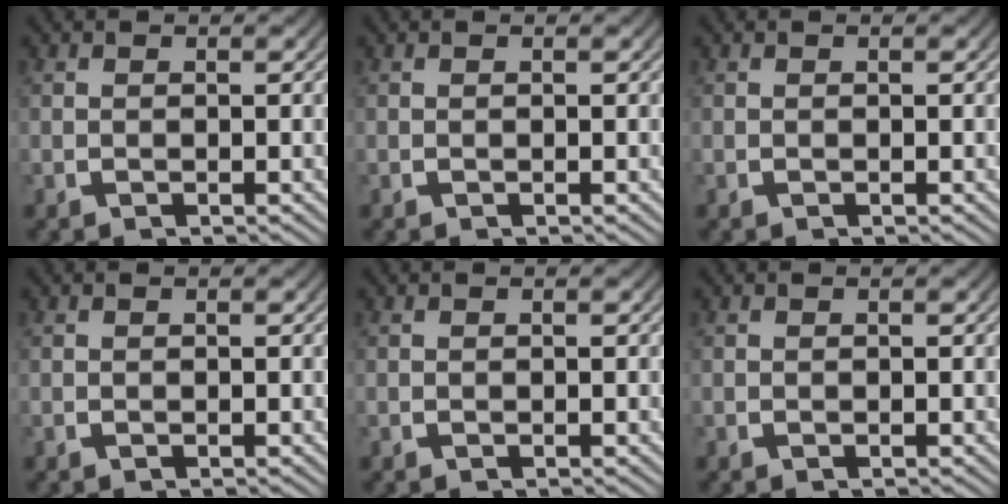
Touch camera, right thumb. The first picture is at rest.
{"total": 0.0}
{"total": 0.0}
{"total": 0.0}
{"total": 0.0}
{"total": 0.0}